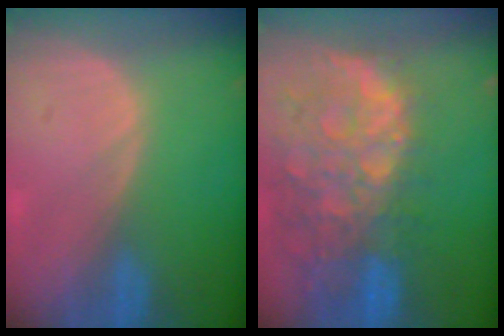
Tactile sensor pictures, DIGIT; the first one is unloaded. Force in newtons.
{"total": 13.9, "press": 11.2, "slide": 8.3}